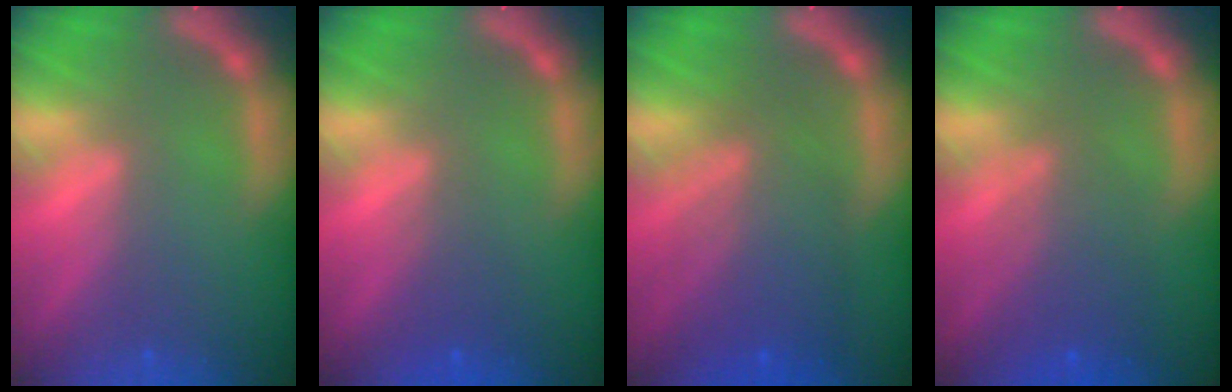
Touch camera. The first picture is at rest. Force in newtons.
{"total": 2.0}
{"total": 7.1}
{"total": 4.6}